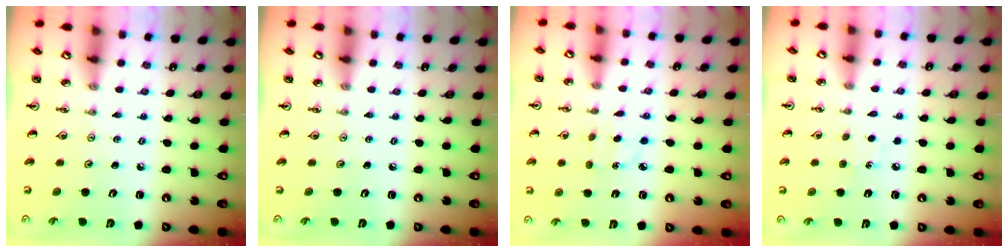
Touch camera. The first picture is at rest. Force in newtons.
{"total": 0.0}
{"total": 2.8, "press": 2.7, "slide": 0.7}
{"total": 5.6, "press": 5.6, "slide": 0.6}